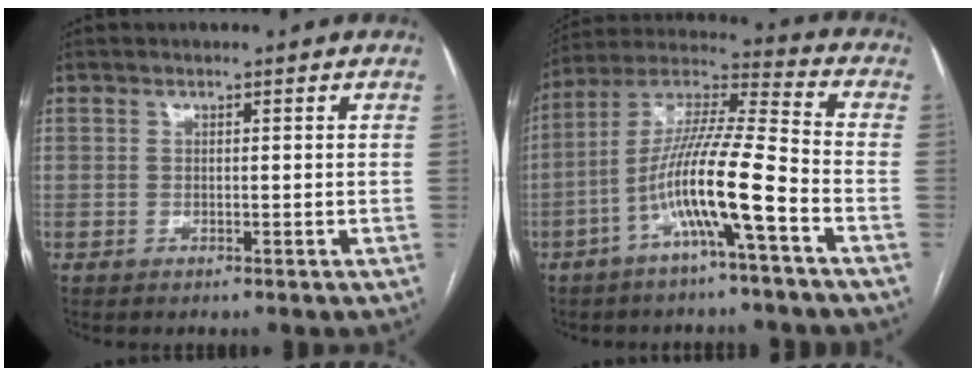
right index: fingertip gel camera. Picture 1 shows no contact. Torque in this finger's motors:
{"motor_torque": [1.68, -0.46, 1.05, 0.21]}